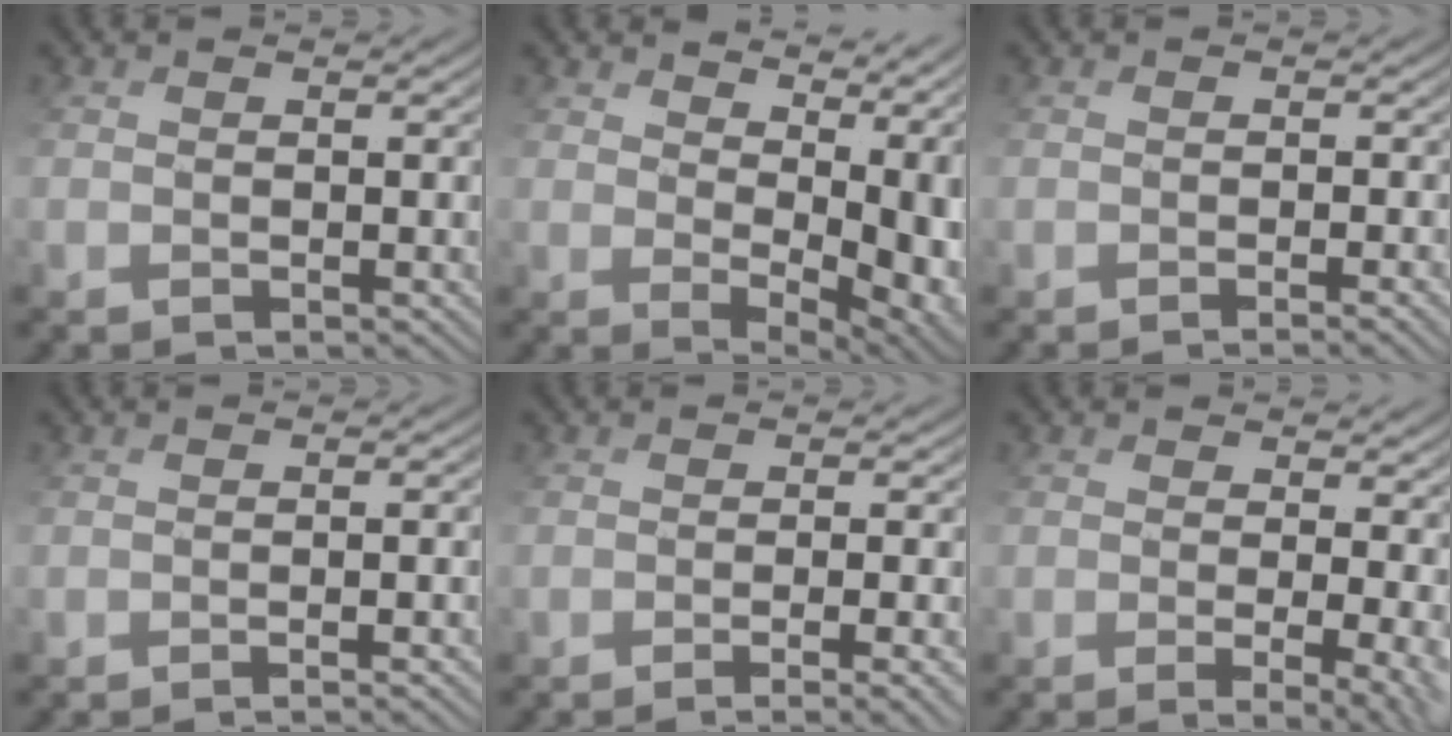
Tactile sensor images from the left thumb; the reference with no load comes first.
{"total": 12.1, "force": [4.1, 7.0, 9.0], "torque": [-0.135, -0.017, 0.107]}
{"total": 2.2, "force": [-1.5, 0.5, 1.5], "torque": [-0.014, -0.001, -0.007]}
{"total": 3.6, "force": [-2.2, 0.5, 2.7], "torque": [-0.019, 0.009, -0.011]}
{"total": 5.5, "force": [-3.3, 1.2, 4.3], "torque": [-0.052, 0.004, -0.025]}
{"total": 7.5, "force": [-0.6, 3.2, 6.8], "torque": [-0.108, -0.002, 0.002]}